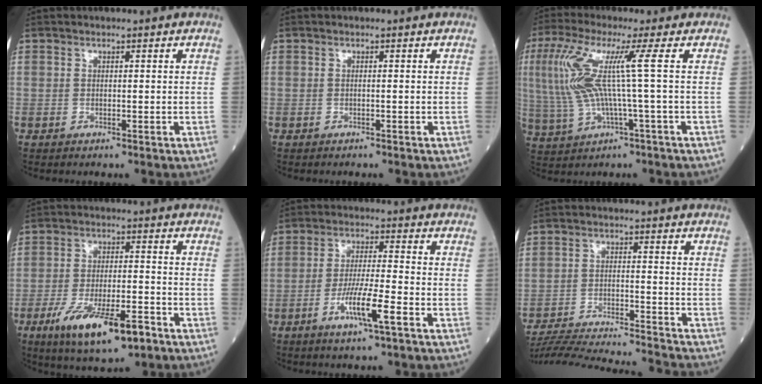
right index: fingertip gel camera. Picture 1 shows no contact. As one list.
[{"total": 0.5, "force": [-0.5, 0.1, 0.2], "torque": [-0.008, -0.001, -0.009]}, {"total": 10.6, "force": [1.7, -0.5, 10.5], "torque": [-0.234, 0.011, 0.035]}, {"total": 12.3, "force": [-6.9, 3.1, 9.7], "torque": [-0.175, -0.014, -0.110]}, {"total": 7.6, "force": [-3.6, 0.0, 6.7], "torque": [-0.125, -0.008, -0.069]}, {"total": 18.5, "force": [-17.6, -0.7, 5.6], "torque": [-0.105, -0.029, -0.270]}]